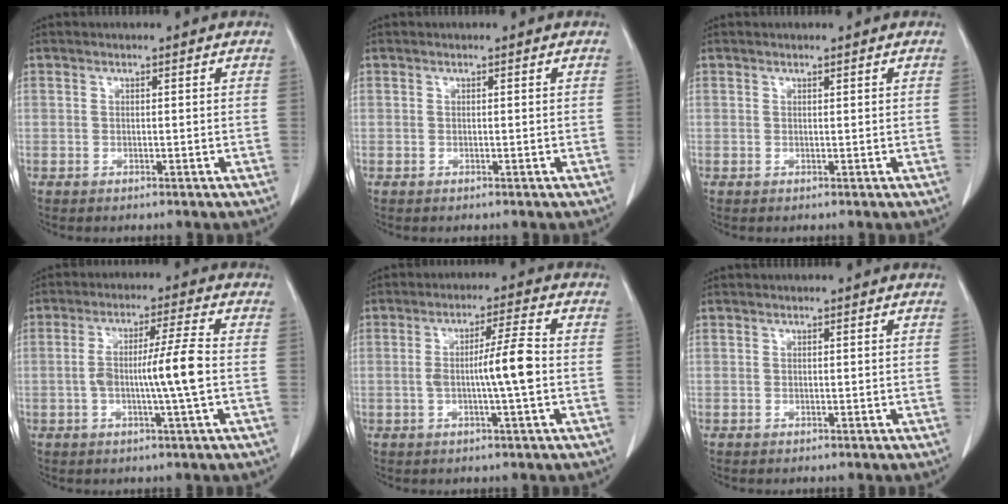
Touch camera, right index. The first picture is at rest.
{"total": 0.0}
{"total": 0.0}
{"total": 7.9, "force": [-1.1, -0.7, 7.8], "torque": [-0.142, 0.005, -0.019]}
{"total": 6.6, "force": [-0.8, -0.3, 6.5], "torque": [-0.111, 0.003, -0.015]}
{"total": 0.0}